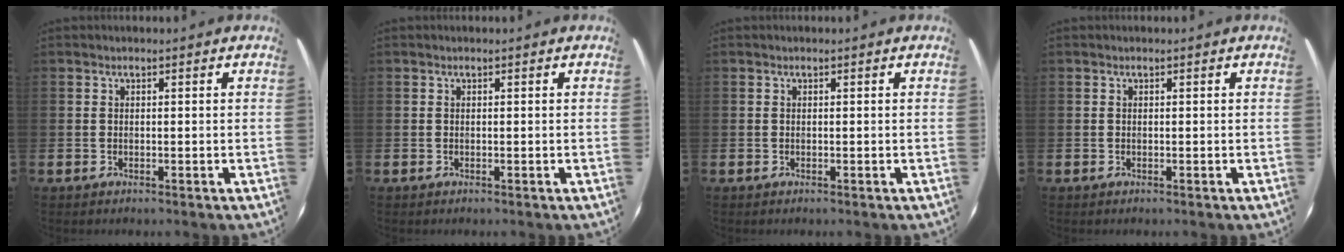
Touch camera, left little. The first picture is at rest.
{"total": 0.0}
{"total": 0.0}
{"total": 0.0}